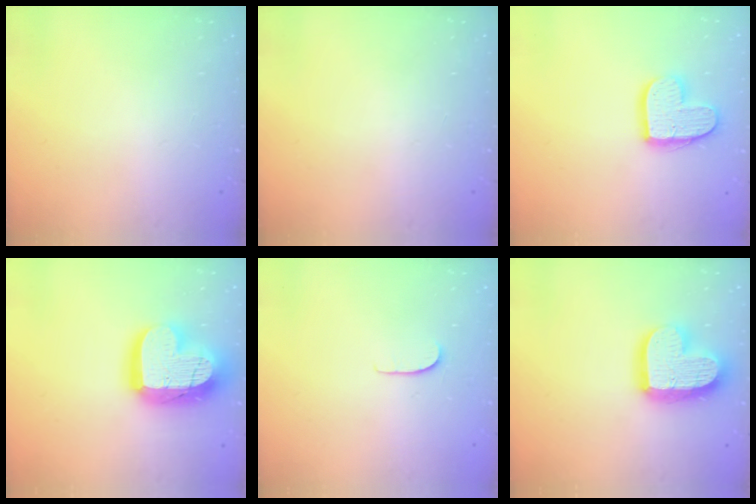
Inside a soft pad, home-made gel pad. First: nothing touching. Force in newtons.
{"total": 0.0}
{"total": 12.9, "press": 12.9, "slide": 0.9}
{"total": 21.4, "press": 21.3, "slide": 1.7}
{"total": 4.2, "press": 4.2, "slide": 0.4}
{"total": 17.7, "press": 17.6, "slide": 1.3}